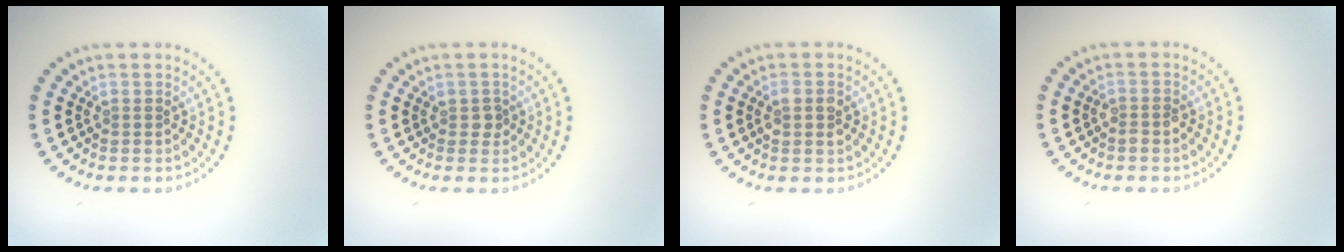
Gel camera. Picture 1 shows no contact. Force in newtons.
{"total": 0.9, "press": 0.9, "slide": 0.2}
{"total": 1.6, "press": 1.6, "slide": 0.2}
{"total": 1.0, "press": 1.0, "slide": 0.4}